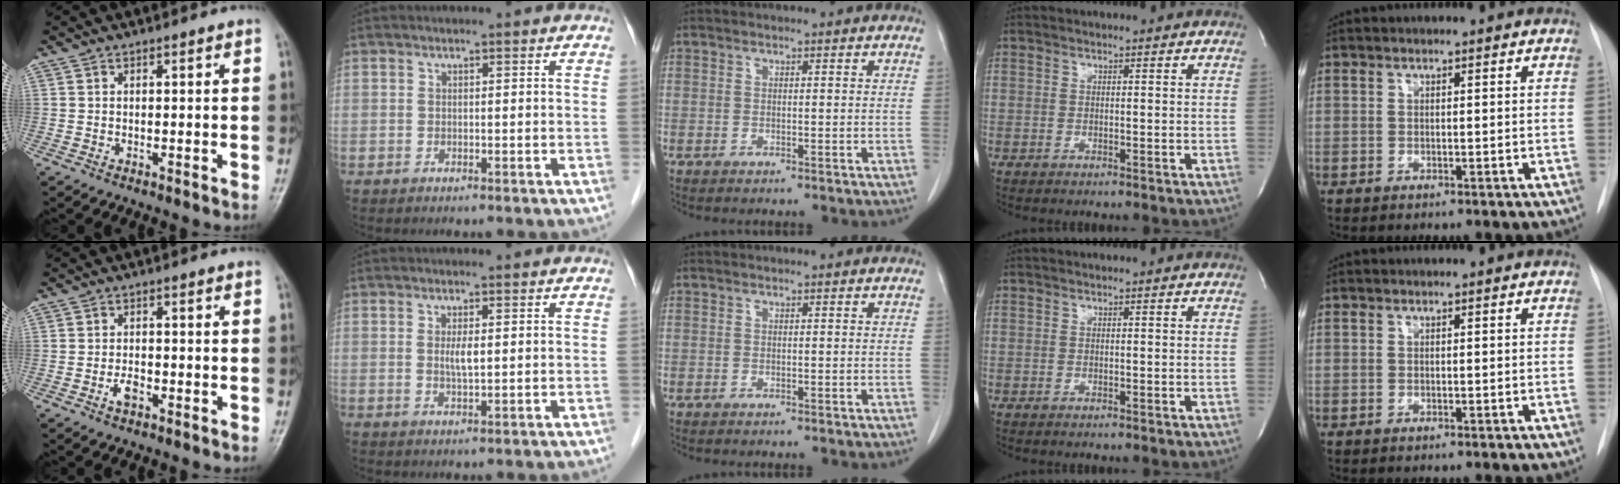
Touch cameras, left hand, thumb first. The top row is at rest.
{"thumb": {"total": 2.5, "force": [-1.2, 1.3, 1.8], "torque": [-0.031, 0.006, -0.024]}, "index": {"total": 2.2, "force": [0.2, 0.4, 2.2], "torque": [-0.044, -0.007, 0.003]}}